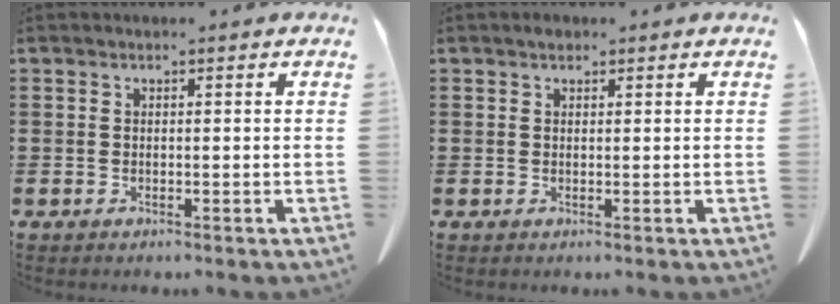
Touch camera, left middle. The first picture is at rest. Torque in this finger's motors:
{"motor_torque": [0.19, 0.16, 0.01, 0.01]}